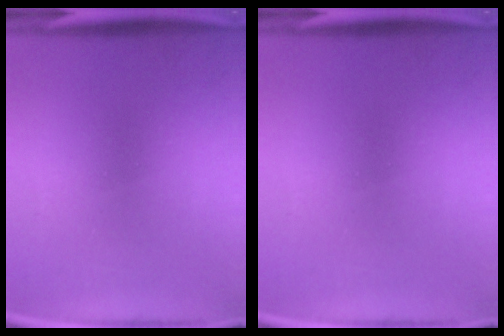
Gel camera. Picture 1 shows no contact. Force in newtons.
{"total": 0.0}